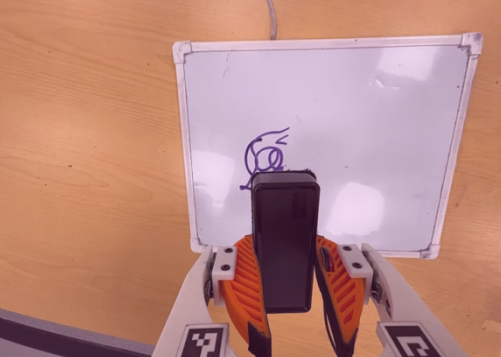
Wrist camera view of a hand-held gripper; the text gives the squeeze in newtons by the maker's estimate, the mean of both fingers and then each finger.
{"total": 8.1, "left": 6.8, "right": 9.4}